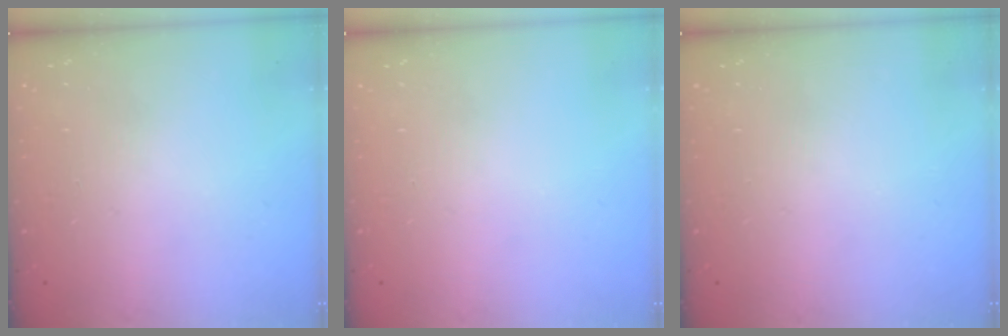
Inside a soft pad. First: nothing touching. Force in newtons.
{"total": 0.0}
{"total": 0.0}